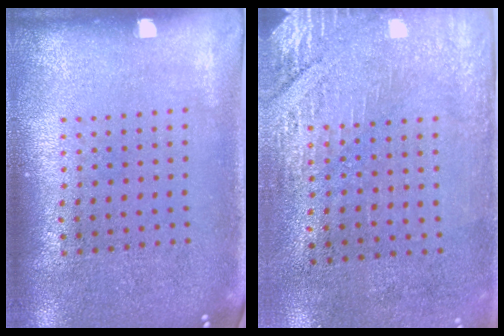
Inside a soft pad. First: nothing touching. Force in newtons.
{"total": 2.9, "press": 2.5, "slide": 1.5}